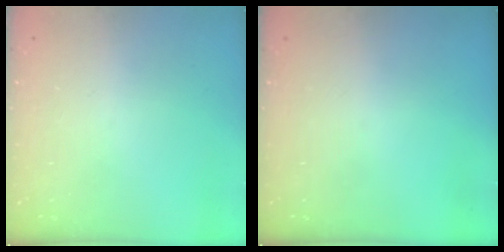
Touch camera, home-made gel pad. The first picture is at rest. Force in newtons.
{"total": 0.0}